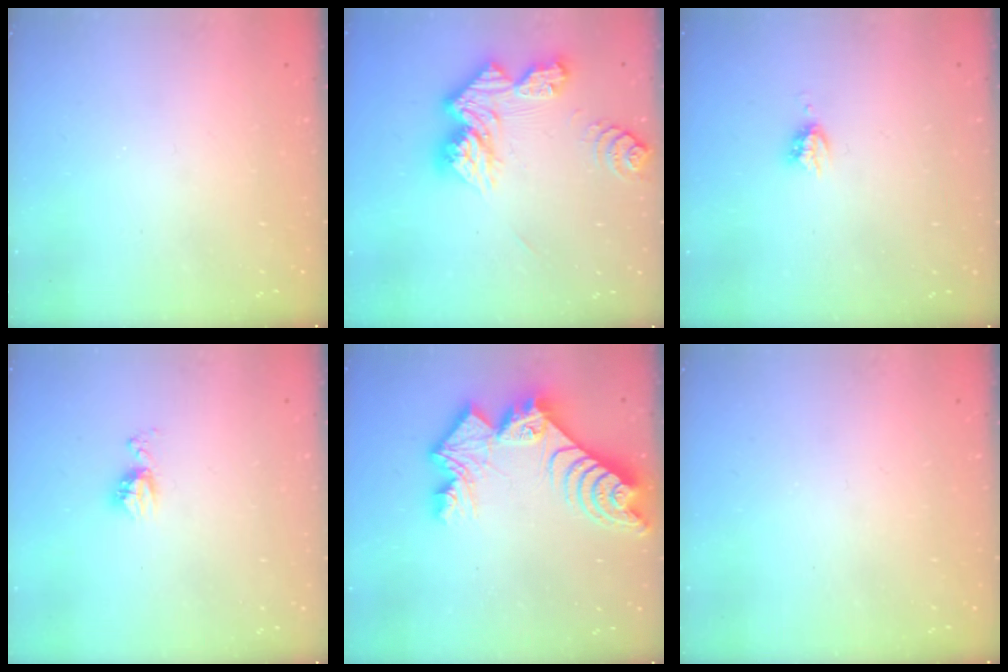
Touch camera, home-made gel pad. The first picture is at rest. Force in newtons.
{"total": 15.8, "press": 15.7, "slide": 1.3}
{"total": 4.5, "press": 4.5, "slide": 0.1}
{"total": 5.9, "press": 5.9, "slide": 0.6}
{"total": 14.9, "press": 14.8, "slide": 1.5}
{"total": 0.0}